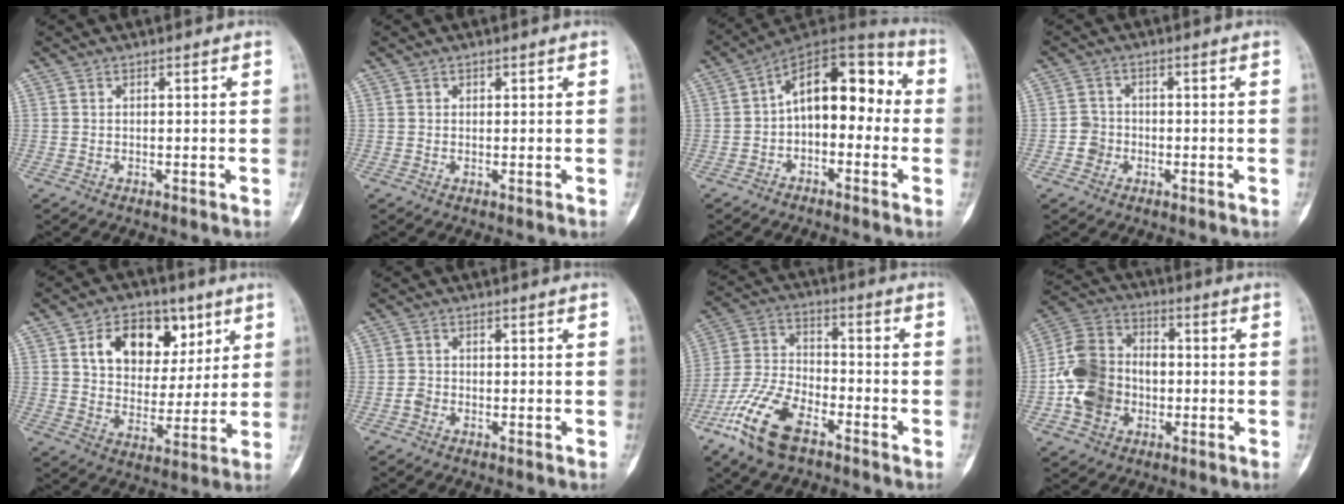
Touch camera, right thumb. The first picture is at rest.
{"total": 0.6, "force": [0.3, 0.6, 0.1], "torque": [0.011, 0.000, 0.002]}
{"total": 13.6, "force": [-0.3, 8.0, 11.0], "torque": [-0.126, 0.052, -0.023]}
{"total": 3.1, "force": [-1.1, 2.8, 0.6], "torque": [0.005, 0.011, -0.026]}
{"total": 15.4, "force": [6.4, 10.6, 9.1], "torque": [-0.097, -0.014, 0.110]}
{"total": 1.6, "force": [-0.7, 1.3, 0.6], "torque": [-0.009, 0.006, -0.016]}
{"total": 14.1, "force": [-8.2, 6.6, 9.4], "torque": [-0.194, 0.031, -0.168]}
{"total": 13.8, "force": [-2.4, 11.0, 7.9], "torque": [-0.131, 0.028, -0.050]}